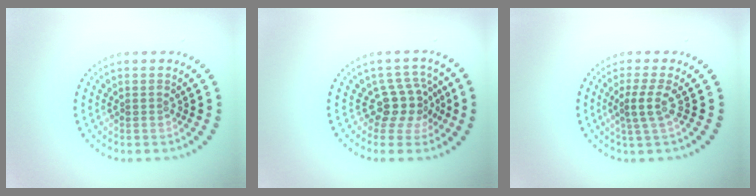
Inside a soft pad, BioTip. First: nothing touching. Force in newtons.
{"total": 3.5, "press": 2.7, "slide": 2.3}
{"total": 2.2, "press": 1.7, "slide": 1.4}